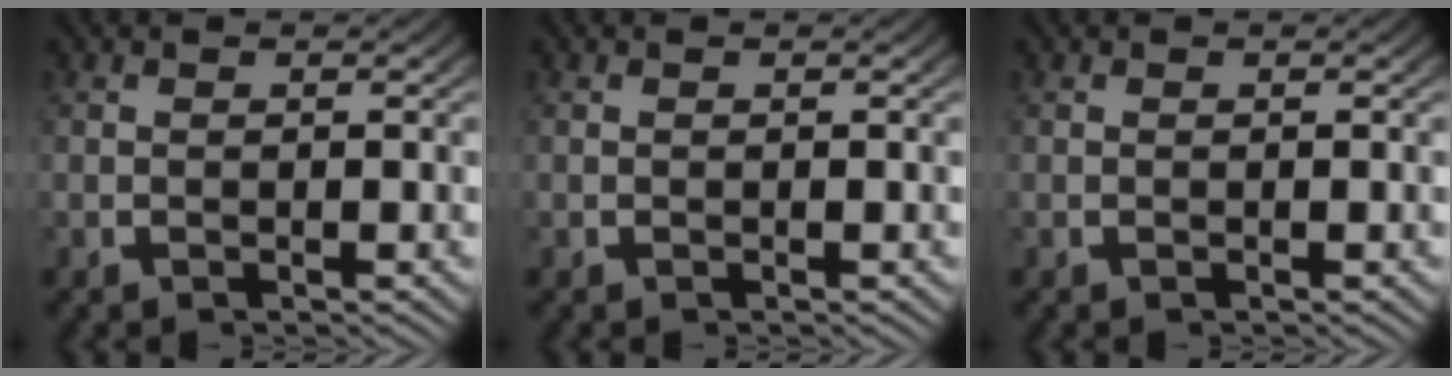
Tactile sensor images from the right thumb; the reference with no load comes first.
{"total": 0.0}
{"total": 0.0}